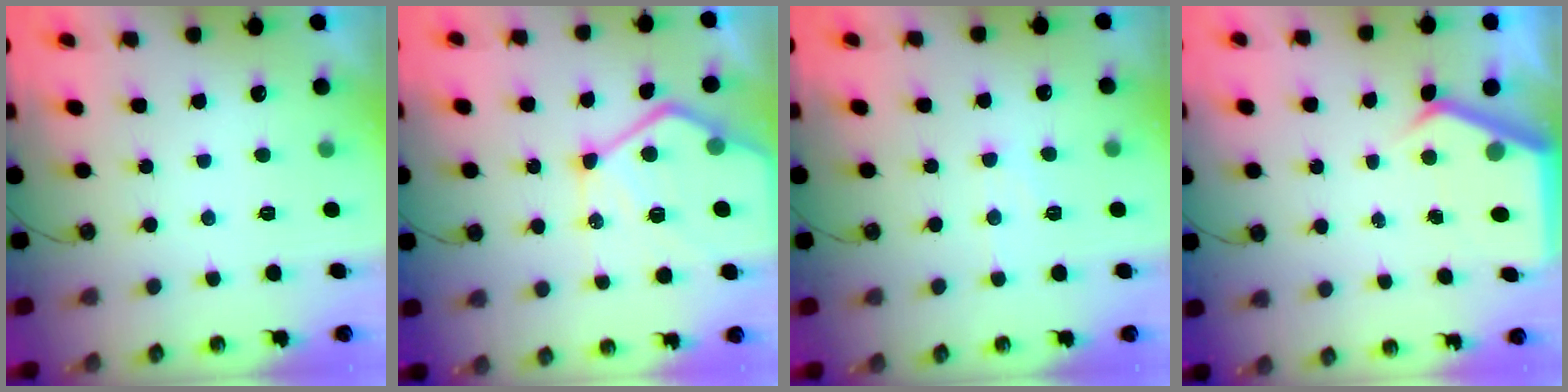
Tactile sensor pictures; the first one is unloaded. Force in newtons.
{"total": 16.9, "press": 16.8, "slide": 1.7}
{"total": 7.4, "press": 7.4, "slide": 0.8}
{"total": 5.4, "press": 5.4, "slide": 0.8}